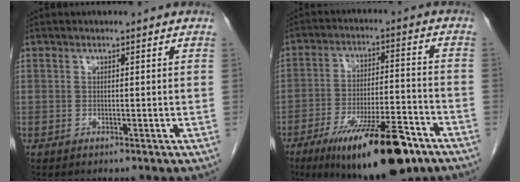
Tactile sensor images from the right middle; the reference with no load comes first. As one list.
[{"total": 17.7, "force": [-11.3, 4.1, 13.0], "torque": [-0.183, -0.011, -0.180]}]